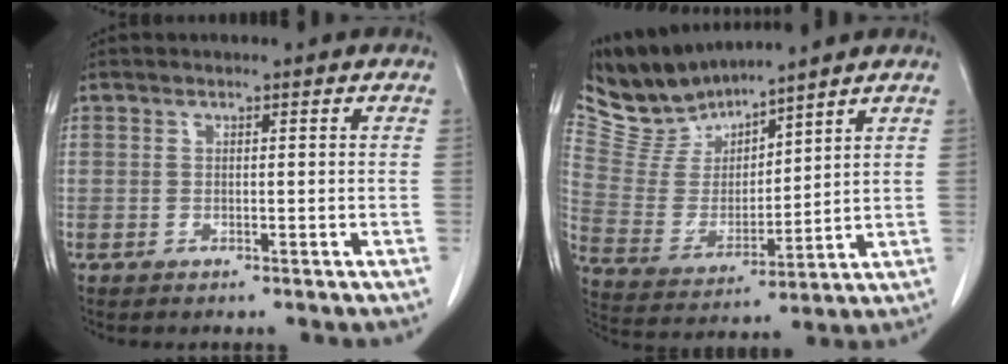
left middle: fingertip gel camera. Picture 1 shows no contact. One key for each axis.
{"total": 9.7, "fx": 9.5, "fy": 1.5, "fz": 1.3, "tx": -0.049, "ty": 0.004, "tz": 0.210}